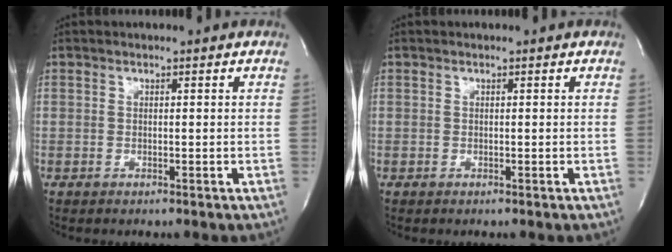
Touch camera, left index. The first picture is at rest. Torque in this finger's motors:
{"motor_torque": [0.00, 0.00, 0.00, -0.01]}